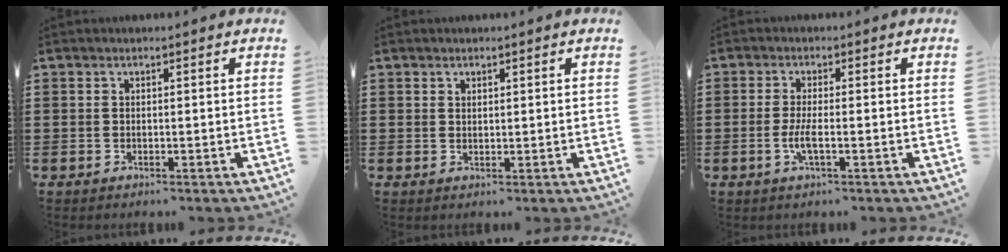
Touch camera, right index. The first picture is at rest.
{"total": 0.9, "force": [0.8, 0.5, 0.2], "torque": [-0.004, 0.002, 0.015]}
{"total": 3.3, "force": [-0.9, 0.6, 3.1], "torque": [-0.069, -0.007, -0.022]}